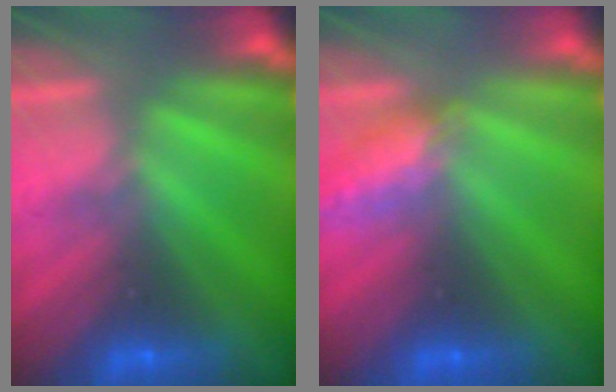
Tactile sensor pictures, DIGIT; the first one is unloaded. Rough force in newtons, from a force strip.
{"total": 2.4}